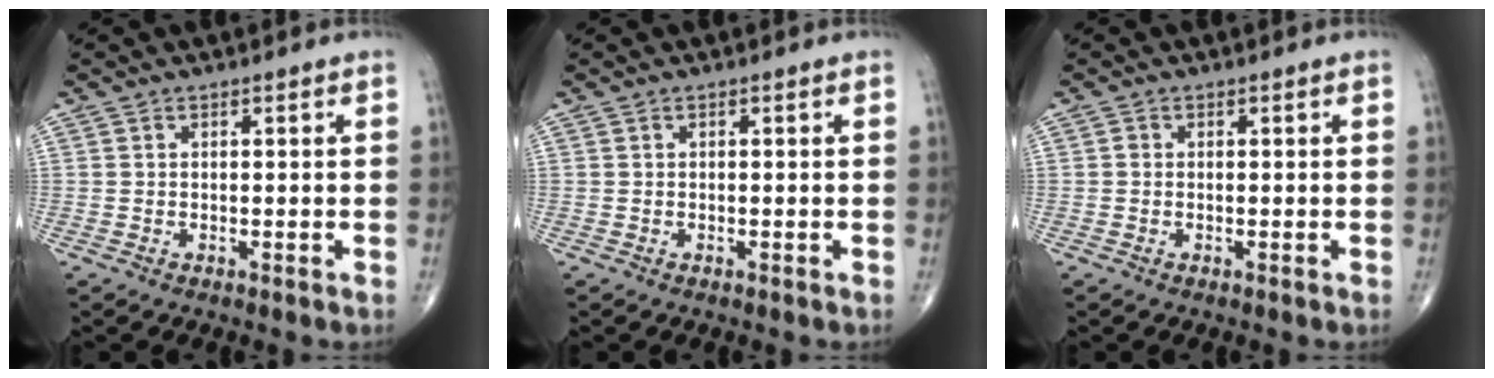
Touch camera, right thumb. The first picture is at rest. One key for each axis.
{"total": 0.0}
{"total": 0.5, "fx": -0.1, "fy": 0.5, "fz": 0.2, "tx": -0.002, "ty": 0.001, "tz": -0.004}